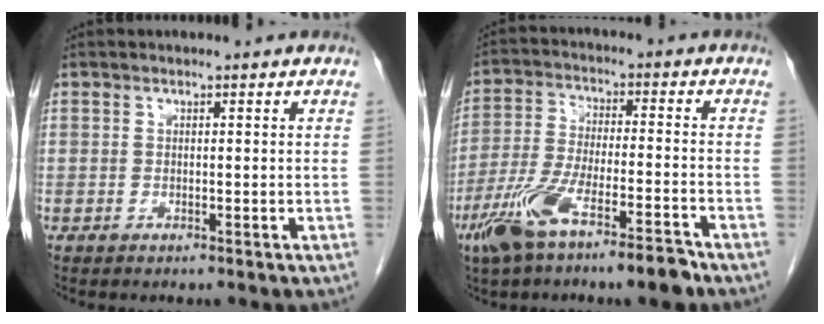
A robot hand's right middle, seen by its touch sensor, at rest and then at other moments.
{"total": 12.0, "force": [-7.7, 1.9, 9.0], "torque": [-0.176, -0.013, -0.134]}